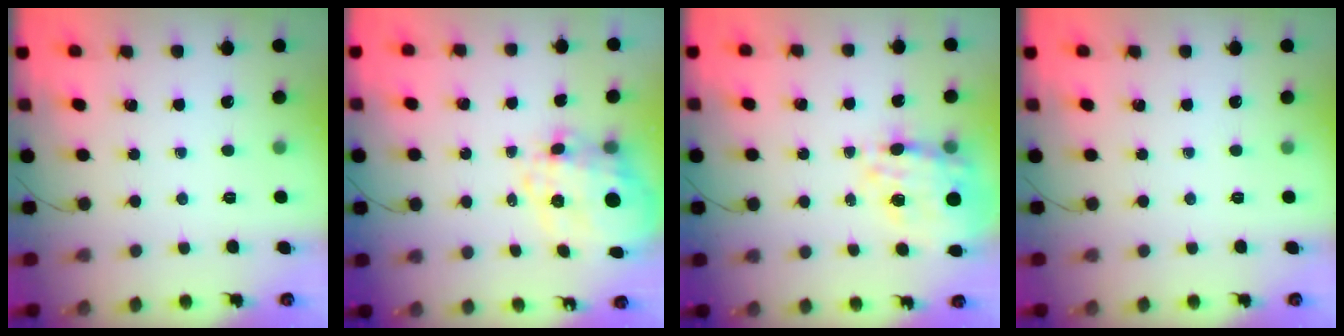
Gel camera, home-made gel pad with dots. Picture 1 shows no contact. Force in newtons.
{"total": 13.6, "press": 13.3, "slide": 2.9}
{"total": 15.8, "press": 15.4, "slide": 3.8}
{"total": 0.0}